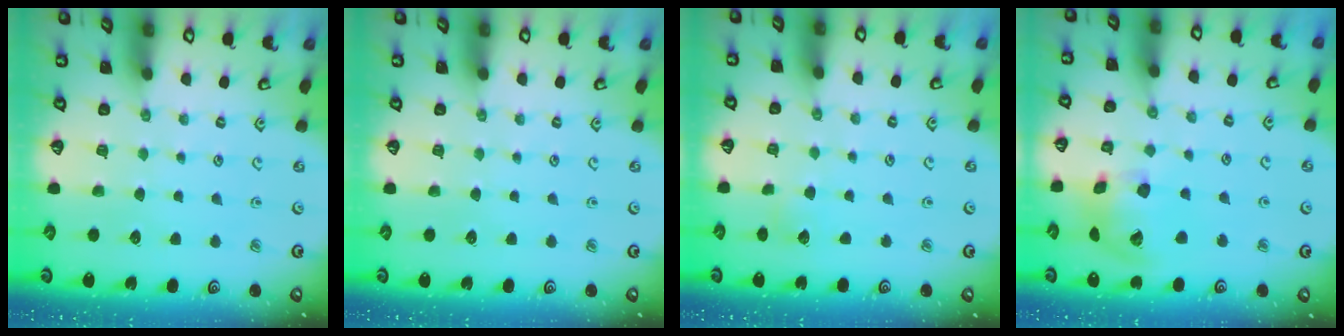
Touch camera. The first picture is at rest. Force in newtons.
{"total": 0.0}
{"total": 2.7, "press": 2.7, "slide": 0.3}
{"total": 14.6, "press": 14.4, "slide": 2.3}